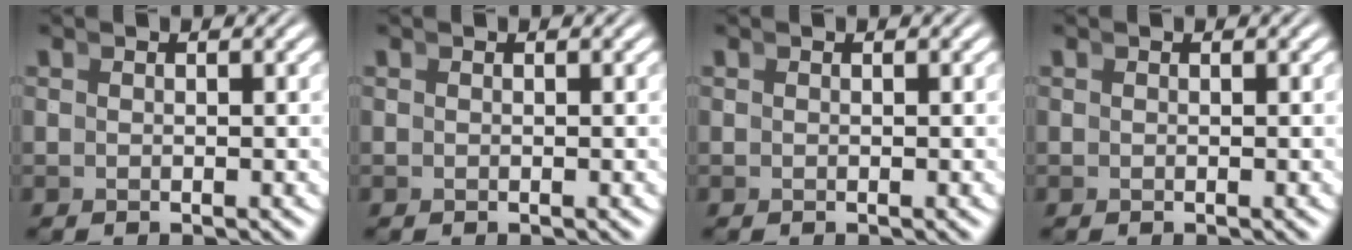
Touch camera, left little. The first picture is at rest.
{"total": 0.0}
{"total": 0.0}
{"total": 0.0}